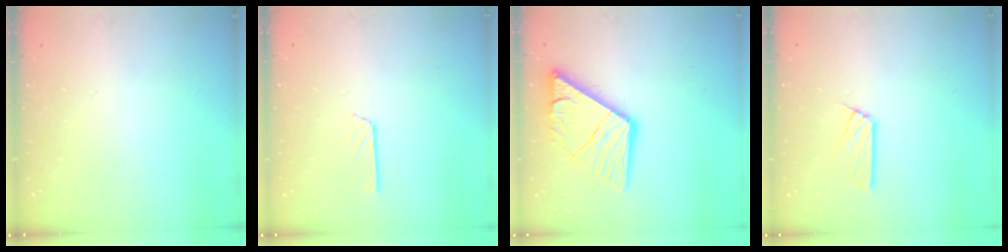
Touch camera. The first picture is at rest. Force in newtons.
{"total": 2.8, "press": 2.8, "slide": 0.2}
{"total": 16.2, "press": 16.1, "slide": 1.8}
{"total": 8.1, "press": 8.1, "slide": 0.5}